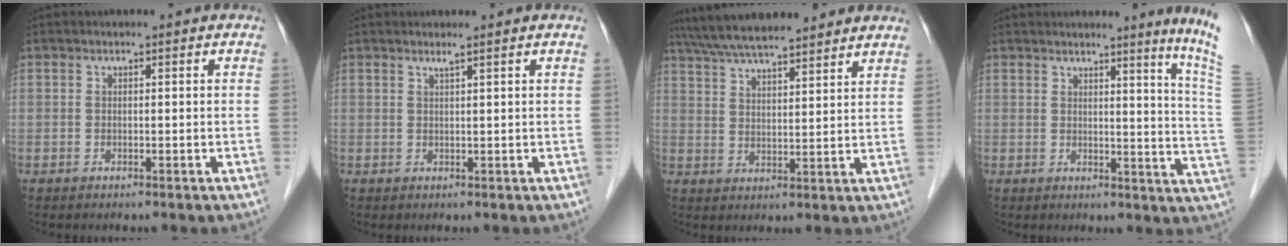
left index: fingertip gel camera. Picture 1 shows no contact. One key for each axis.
{"total": 1.0, "fx": 0.7, "fy": -0.4, "fz": 0.5, "tx": -0.024, "ty": -0.009, "tz": 0.020}
{"total": 15.5, "fx": 13.6, "fy": 2.0, "fz": 7.1, "tx": -0.126, "ty": 0.041, "tz": 0.212}
{"total": 9.9, "fx": 7.4, "fy": -2.9, "fz": 6.0, "tx": -0.073, "ty": -0.073, "tz": 0.067}